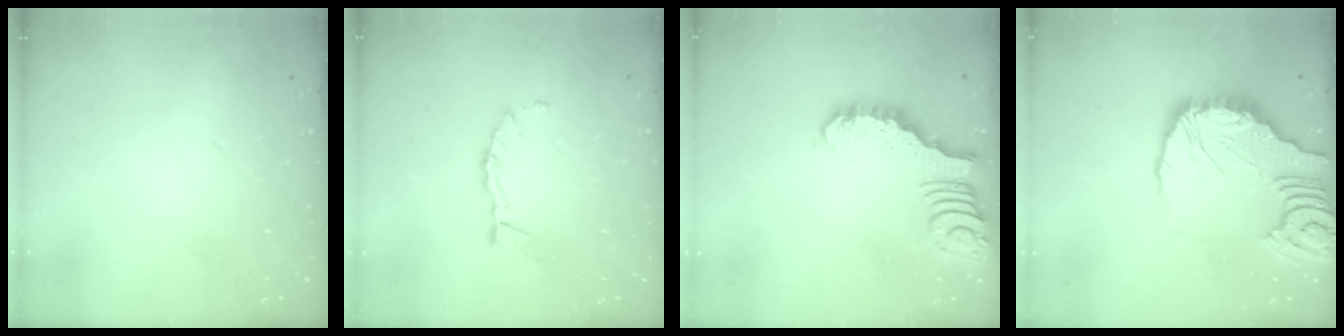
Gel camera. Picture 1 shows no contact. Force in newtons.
{"total": 5.1, "press": 5.1, "slide": 0.4}
{"total": 3.2, "press": 3.2, "slide": 0.3}
{"total": 10.7, "press": 10.6, "slide": 1.3}